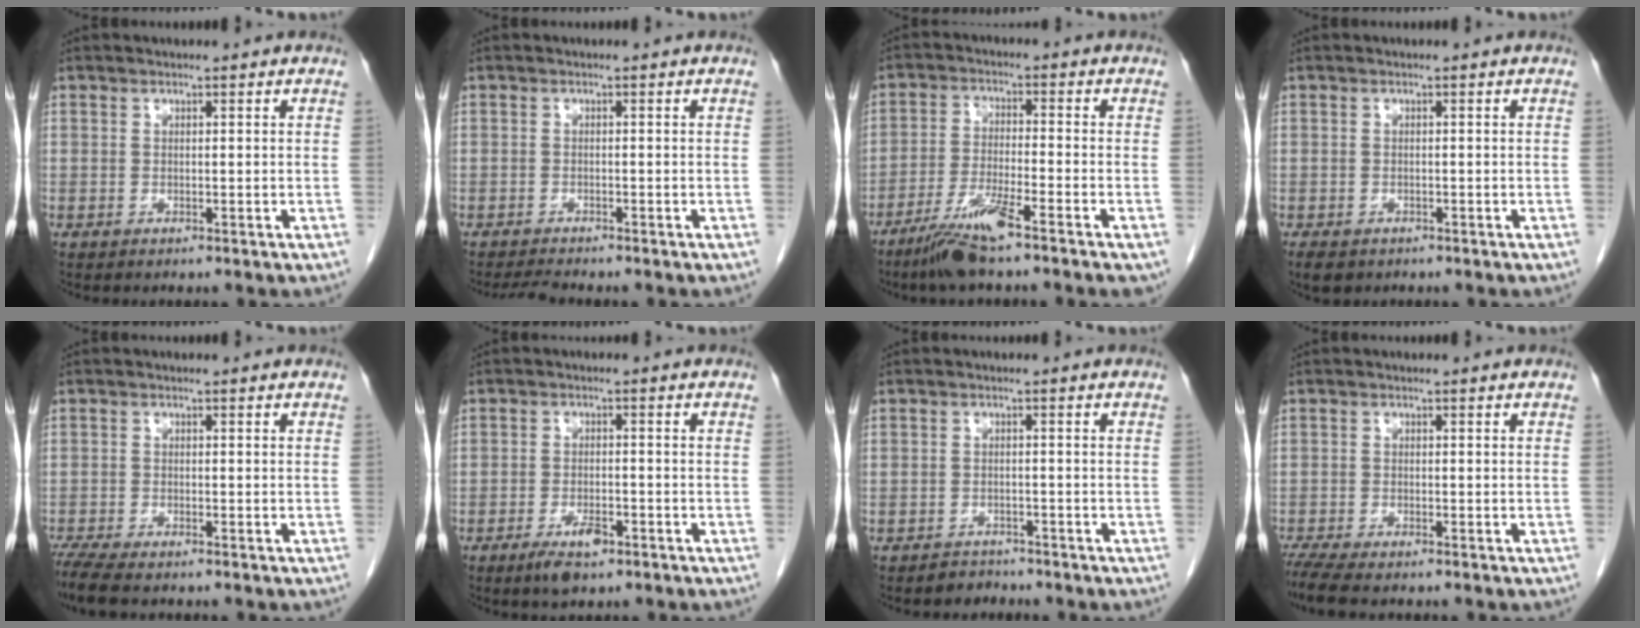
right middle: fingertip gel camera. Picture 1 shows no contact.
{"total": 2.5, "force": [-2.4, -0.1, 0.8], "torque": [-0.016, -0.011, -0.041]}
{"total": 8.2, "force": [-5.6, 0.0, 6.0], "torque": [-0.118, -0.020, -0.107]}
{"total": 4.9, "force": [-3.4, 2.9, 2.0], "torque": [-0.036, -0.006, -0.048]}
{"total": 4.6, "force": [-3.8, 0.5, 2.5], "torque": [-0.054, -0.015, -0.068]}
{"total": 4.3, "force": [-2.7, 1.6, 3.1], "torque": [-0.057, -0.001, -0.042]}
{"total": 1.9, "force": [-1.6, 0.9, -0.4], "torque": [0.004, 0.003, -0.027]}
{"total": 4.2, "force": [-3.5, 0.3, 2.3], "torque": [-0.047, -0.014, -0.063]}